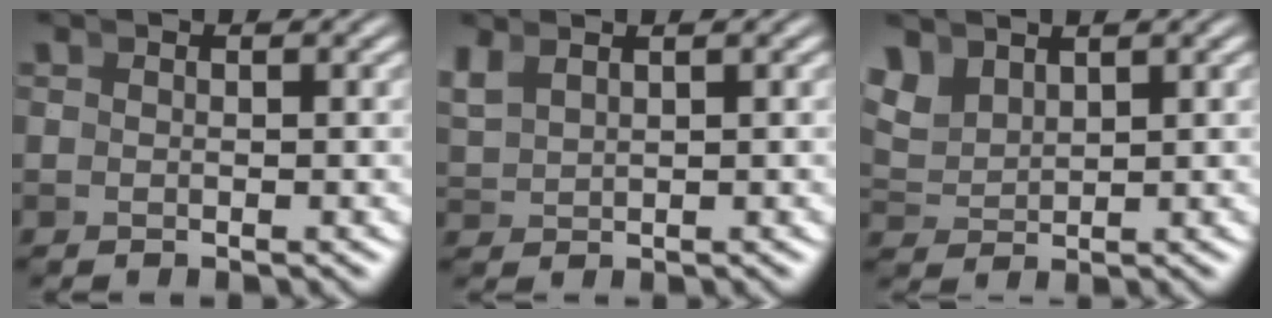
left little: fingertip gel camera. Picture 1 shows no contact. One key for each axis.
{"total": 1.6, "fx": 1.3, "fy": 0.5, "fz": 0.7, "tx": -0.015, "ty": 0.003, "tz": 0.036}
{"total": 2.9, "fx": 1.8, "fy": 1.9, "fz": 1.2, "tx": -0.034, "ty": -0.001, "tz": 0.042}